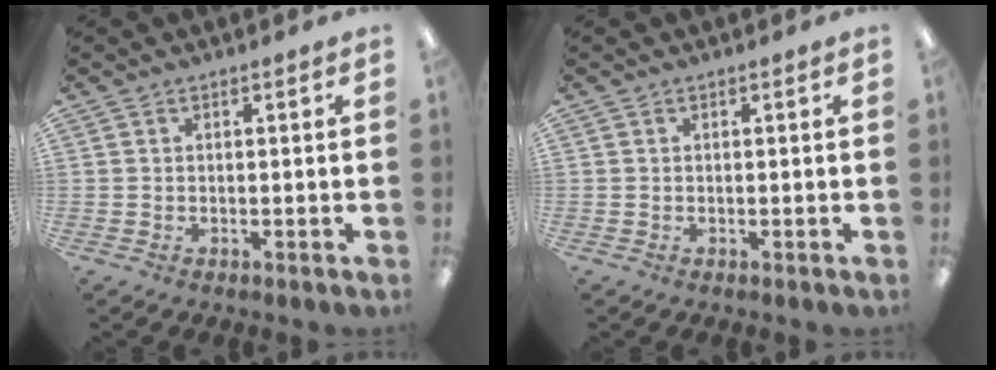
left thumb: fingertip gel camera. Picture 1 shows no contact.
{"total": 0.0}